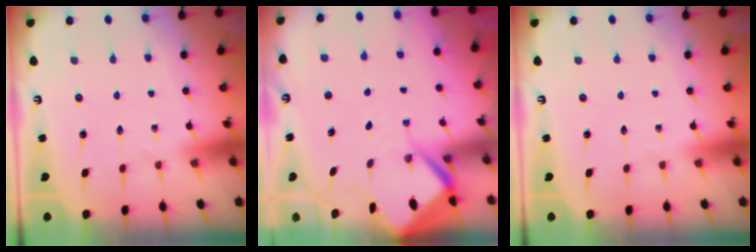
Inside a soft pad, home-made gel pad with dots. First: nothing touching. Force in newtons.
{"total": 6.0, "press": 6.0, "slide": 0.6}
{"total": 0.0}